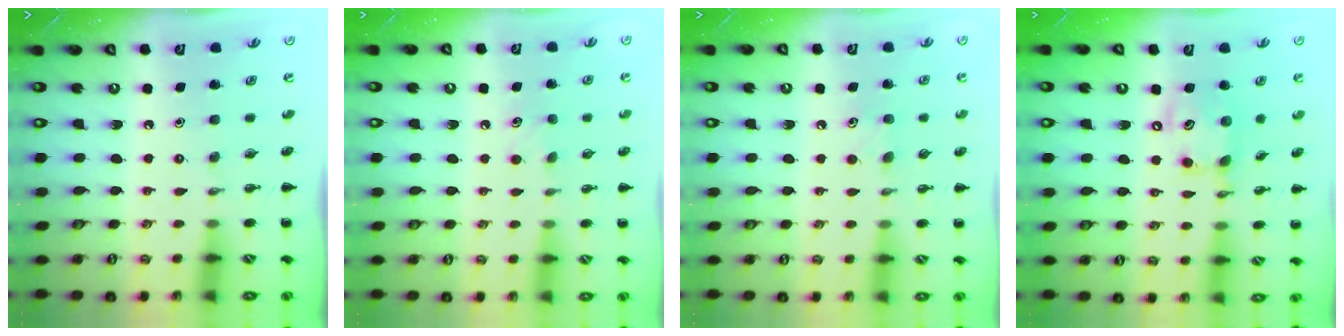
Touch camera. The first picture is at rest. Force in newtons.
{"total": 4.4, "press": 4.2, "slide": 1.5}
{"total": 5.1, "press": 4.8, "slide": 1.6}
{"total": 12.4, "press": 12.2, "slide": 2.1}